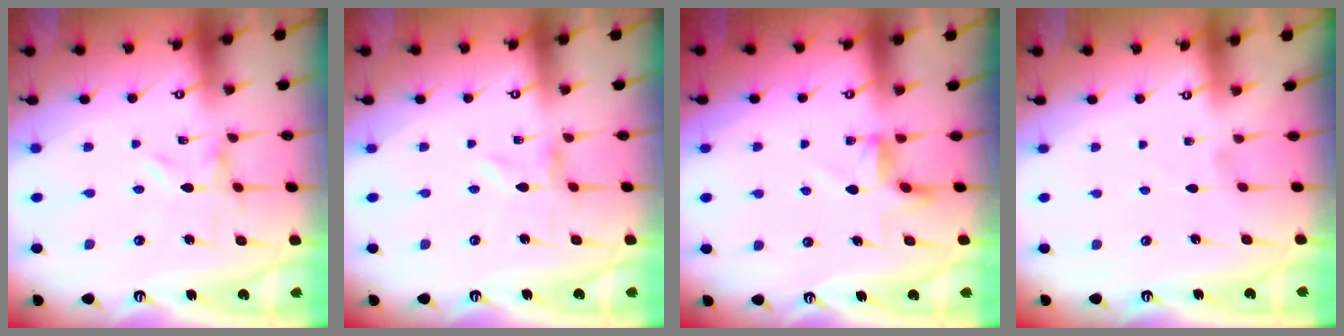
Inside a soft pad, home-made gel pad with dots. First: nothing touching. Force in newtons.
{"total": 0.0}
{"total": 3.7, "press": 3.4, "slide": 1.5}
{"total": 0.8, "press": 0.8, "slide": 0.1}